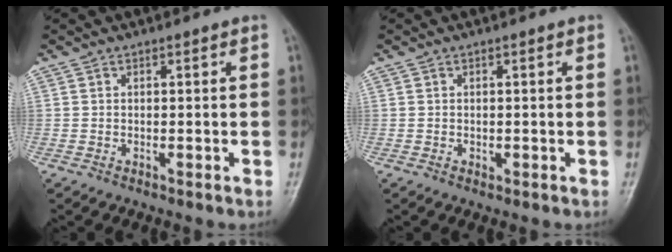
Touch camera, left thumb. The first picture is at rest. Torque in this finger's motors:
{"motor_torque": [-0.19, -0.17, 0.13, 0.07, 0.00]}